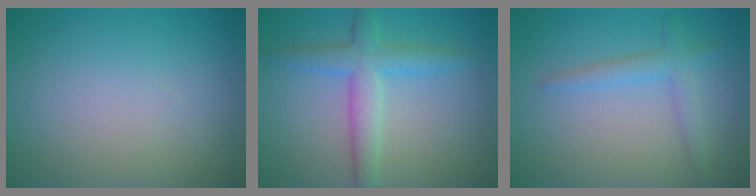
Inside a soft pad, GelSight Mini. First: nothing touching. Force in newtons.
{"total": 4.0, "press": 4.0, "slide": 0.1}
{"total": 1.3, "press": 1.3, "slide": 0.1}